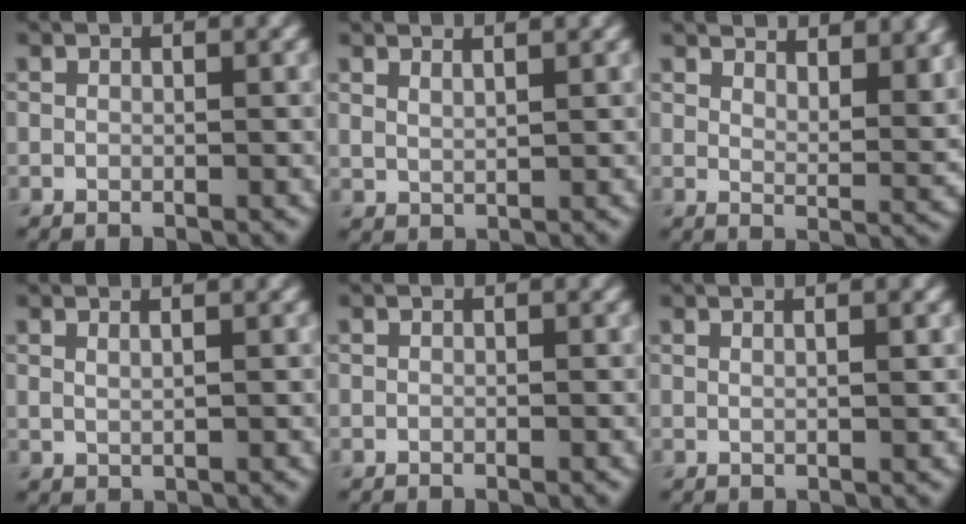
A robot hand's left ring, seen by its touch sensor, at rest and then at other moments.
{"total": 2.2, "force": [1.9, 0.7, 1.0], "torque": [-0.011, 0.009, 0.023]}
{"total": 7.8, "force": [6.3, 2.3, 3.9], "torque": [-0.053, 0.003, 0.077]}
{"total": 1.6, "force": [1.1, 0.6, 0.9], "torque": [-0.012, 0.001, 0.011]}
{"total": 0.0}
{"total": 3.1, "force": [1.4, 1.3, 2.5], "torque": [-0.006, 0.009, -0.008]}